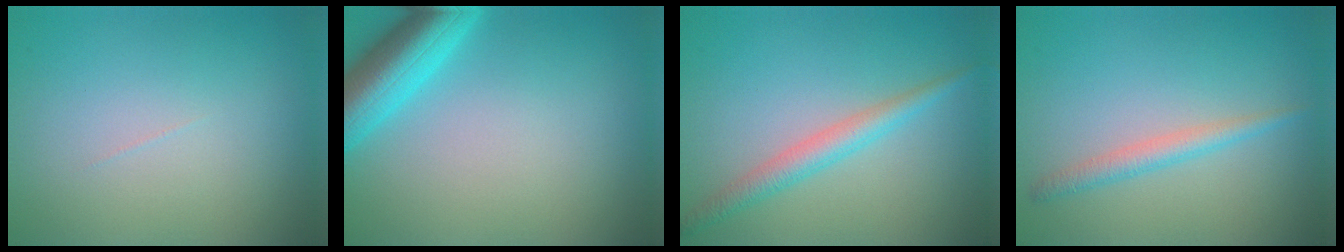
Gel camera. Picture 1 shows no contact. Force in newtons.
{"total": 5.9, "press": 5.9, "slide": 0.4}
{"total": 2.6, "press": 2.6, "slide": 0.0}
{"total": 2.0, "press": 2.0, "slide": 0.1}